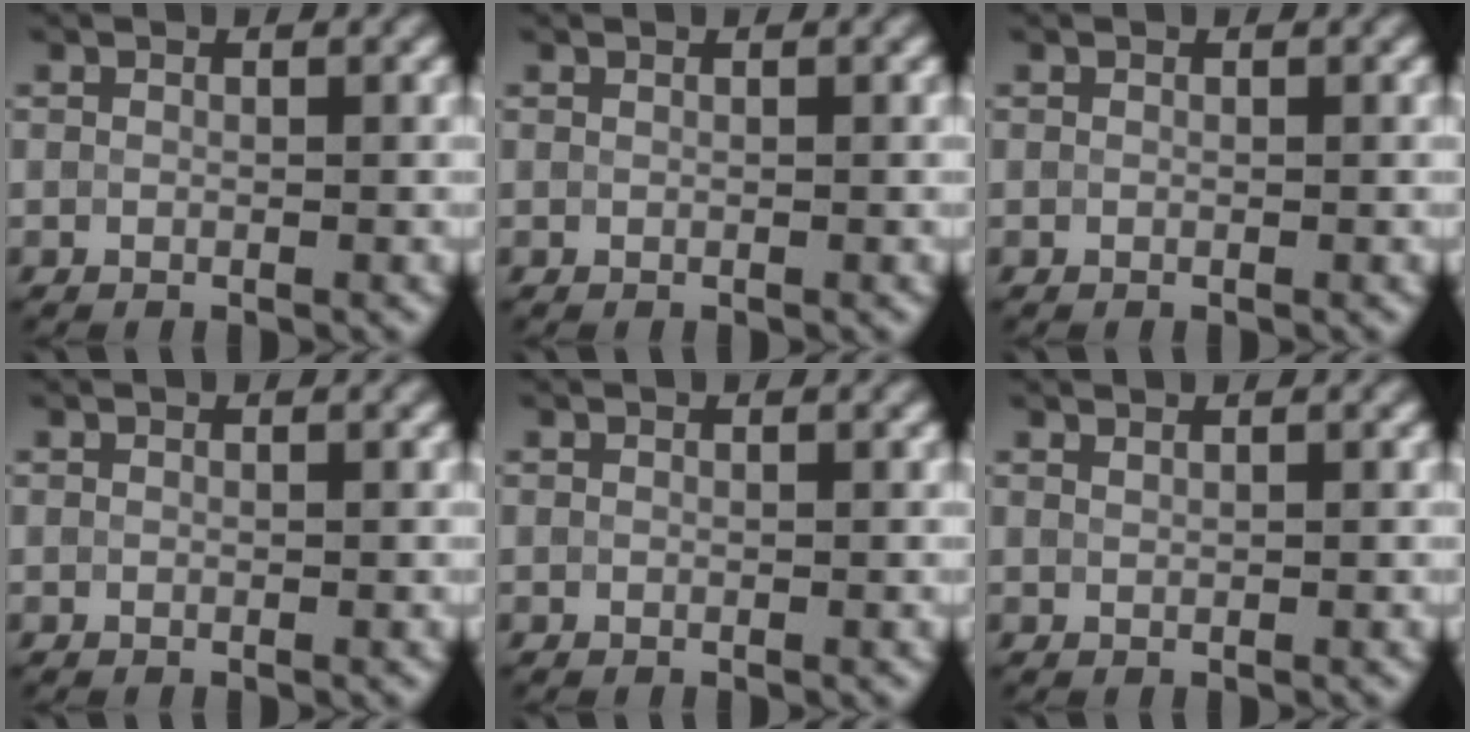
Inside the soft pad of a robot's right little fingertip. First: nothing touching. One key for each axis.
{"total": 0.0}
{"total": 0.0}
{"total": 0.0}
{"total": 0.0}
{"total": 0.9, "fx": 0.7, "fy": 0.3, "fz": 0.4, "tx": -0.002, "ty": -0.004, "tz": 0.007}